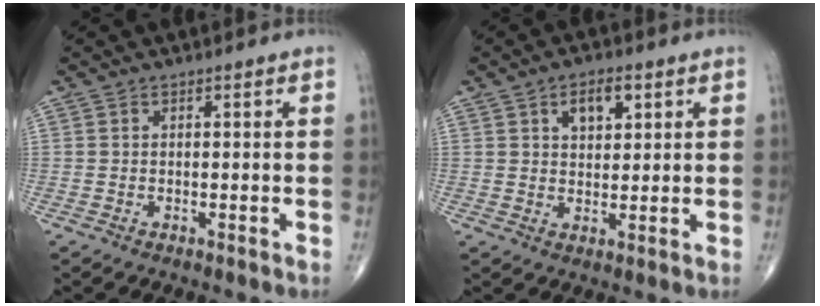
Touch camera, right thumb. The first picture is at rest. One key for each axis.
{"total": 5.5, "fx": 2.4, "fy": 3.1, "fz": 3.9, "tx": -0.040, "ty": -0.009, "tz": 0.036}